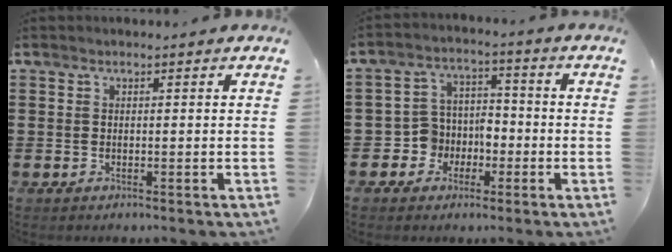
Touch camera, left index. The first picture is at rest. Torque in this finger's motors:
{"motor_torque": [0.47, 0.93, 0.38, 0.05]}